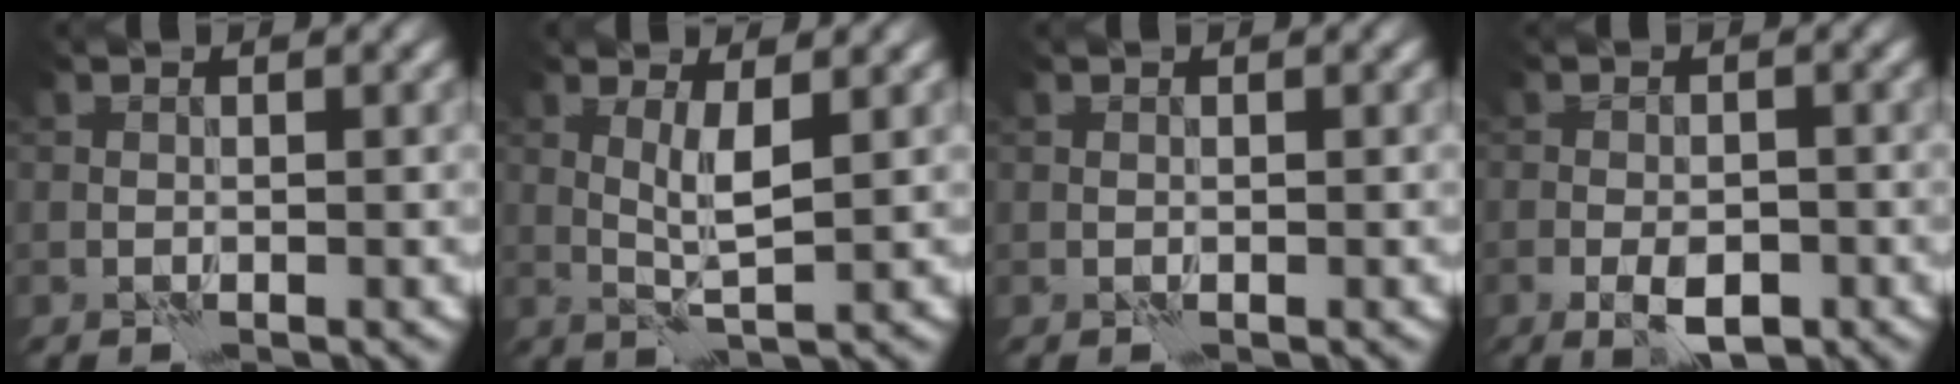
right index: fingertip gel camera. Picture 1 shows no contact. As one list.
[{"total": 2.6, "force": [0.8, 0.2, 2.5], "torque": [-0.055, -0.004, 0.015]}, {"total": 0.0}, {"total": 3.0, "force": [-1.3, 1.2, 2.4], "torque": [-0.042, -0.002, -0.023]}]